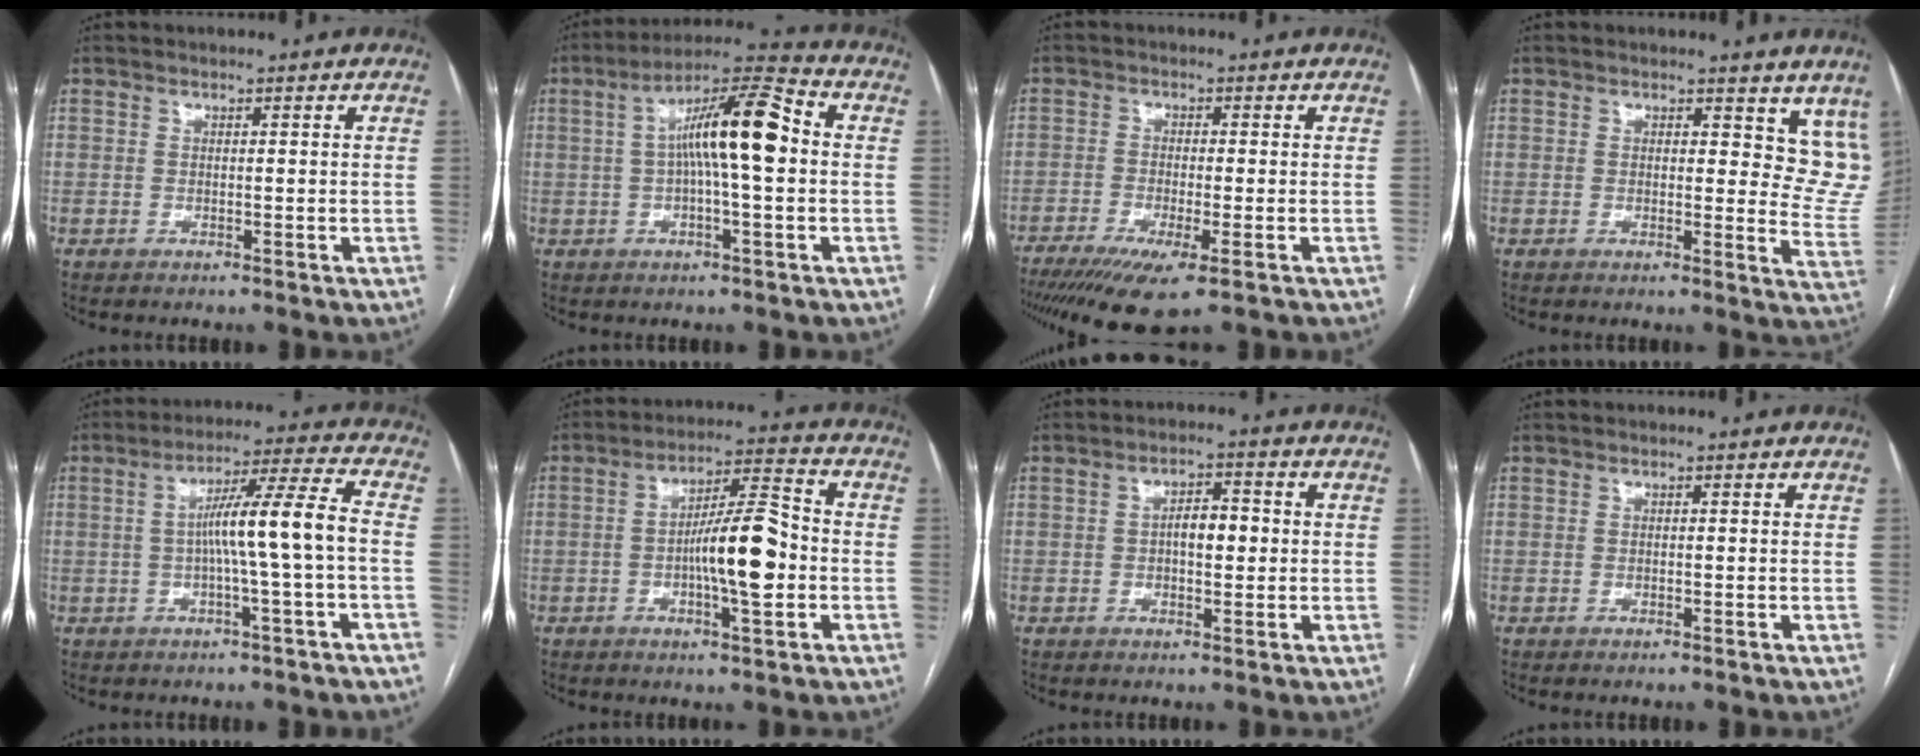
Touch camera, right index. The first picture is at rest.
{"total": 12.8, "force": [1.0, 1.8, 12.6], "torque": [-0.218, 0.031, 0.009]}
{"total": 9.0, "force": [-5.6, 1.3, 7.0], "torque": [-0.115, -0.023, -0.091]}
{"total": 8.9, "force": [7.2, 4.1, 3.3], "torque": [0.000, -0.035, 0.057]}
{"total": 9.7, "force": [-0.9, -1.0, 9.6], "torque": [-0.161, 0.021, -0.014]}
{"total": 11.1, "force": [-1.7, 1.9, 10.8], "torque": [-0.182, 0.014, -0.030]}
{"total": 4.5, "force": [0.1, 1.9, 4.1], "torque": [-0.068, 0.010, 0.002]}
{"total": 0.0}